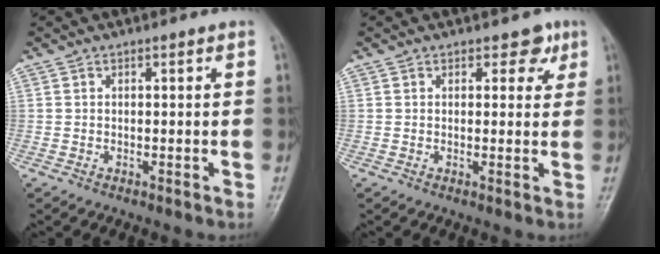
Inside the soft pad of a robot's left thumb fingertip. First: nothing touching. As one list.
[{"total": 3.0, "force": [1.8, 2.0, 1.3], "torque": [0.010, -0.007, 0.018]}]